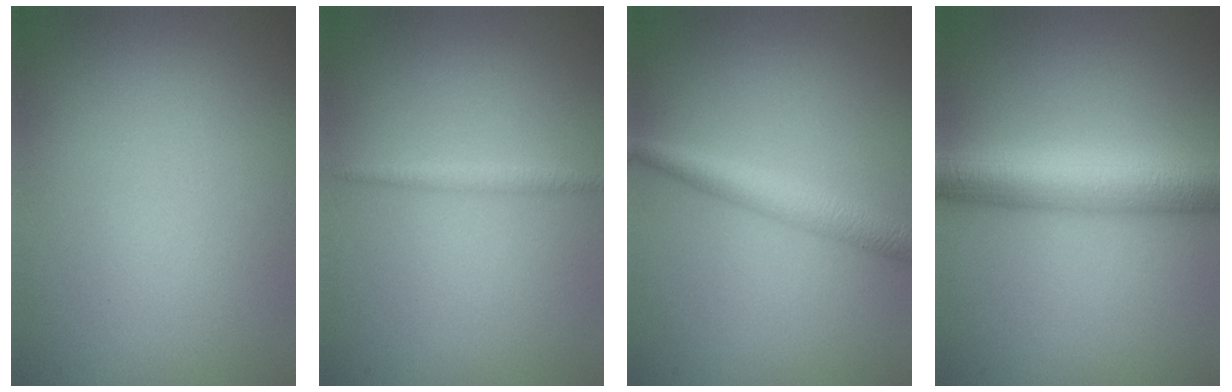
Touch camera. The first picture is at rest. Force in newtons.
{"total": 1.0, "press": 1.0, "slide": 0.0}
{"total": 2.6, "press": 2.6, "slide": 0.0}
{"total": 6.5, "press": 6.5, "slide": 0.2}